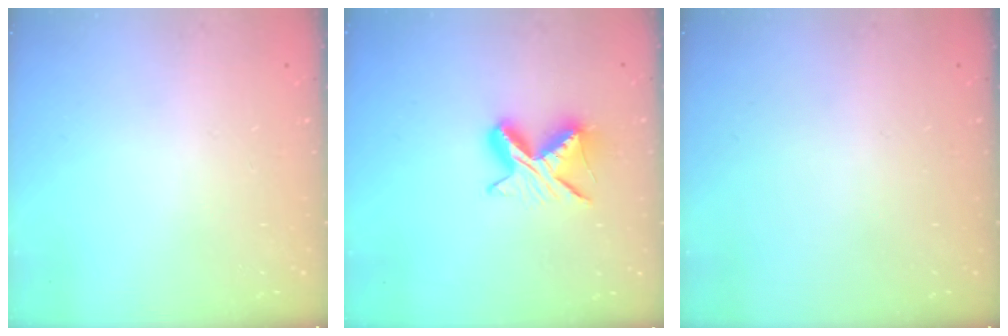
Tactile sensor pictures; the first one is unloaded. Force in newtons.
{"total": 9.0, "press": 9.0, "slide": 0.9}
{"total": 0.0}